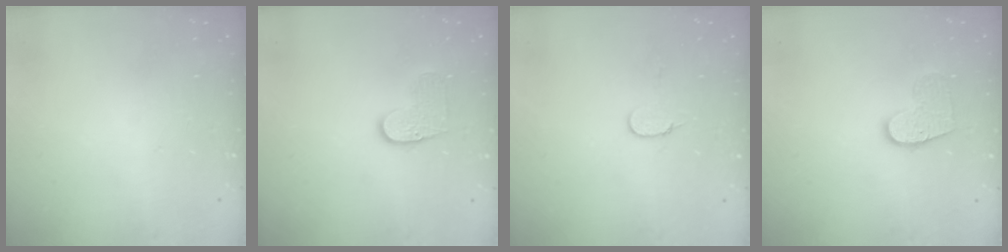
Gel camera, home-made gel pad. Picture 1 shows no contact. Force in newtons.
{"total": 6.1, "press": 6.1, "slide": 0.4}
{"total": 5.9, "press": 5.9, "slide": 0.5}
{"total": 10.0, "press": 10.0, "slide": 0.6}